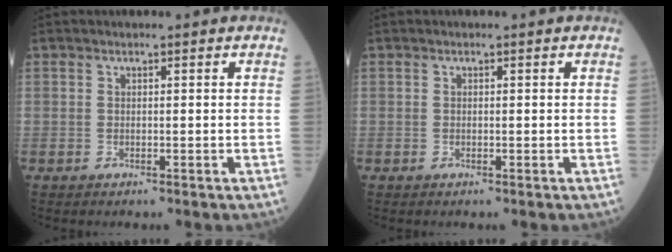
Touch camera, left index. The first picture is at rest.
{"total": 0.0}